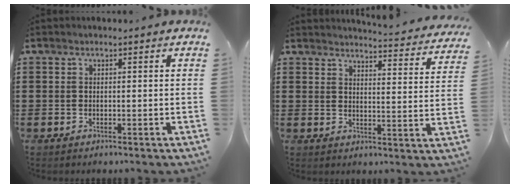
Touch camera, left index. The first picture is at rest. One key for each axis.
{"total": 3.9, "fx": 3.8, "fy": -0.3, "fz": 0.5, "tx": -0.012, "ty": -0.036, "tz": 0.061}